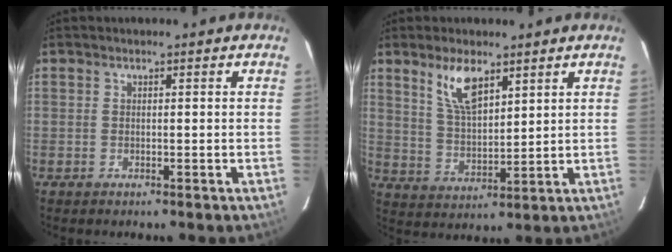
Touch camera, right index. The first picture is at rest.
{"total": 8.3, "force": [5.1, 3.2, 5.7], "torque": [-0.103, 0.002, 0.108]}